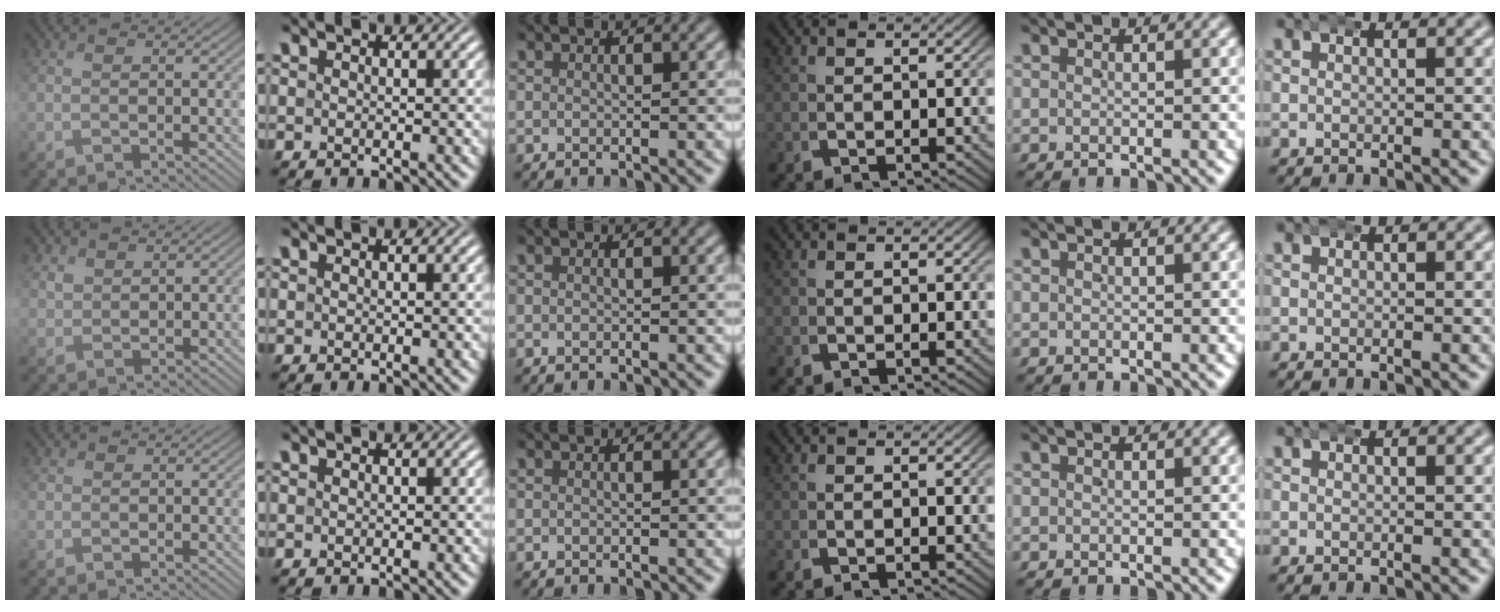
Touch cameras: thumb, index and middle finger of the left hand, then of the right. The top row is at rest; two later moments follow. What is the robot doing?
{"motion": "wrap", "object": "aluminum foil"}